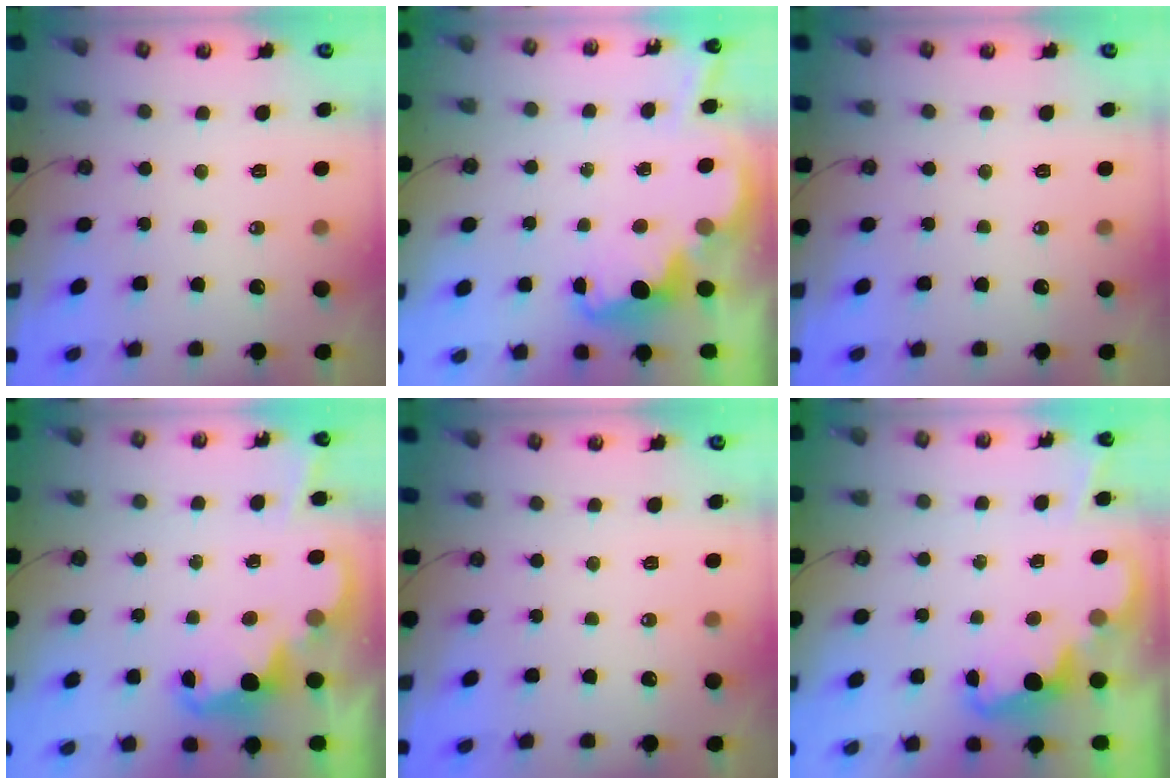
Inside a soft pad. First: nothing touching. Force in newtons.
{"total": 3.5, "press": 3.4, "slide": 0.7}
{"total": 0.0}
{"total": 2.4, "press": 2.3, "slide": 0.6}
{"total": 0.0}
{"total": 2.4, "press": 2.3, "slide": 0.5}